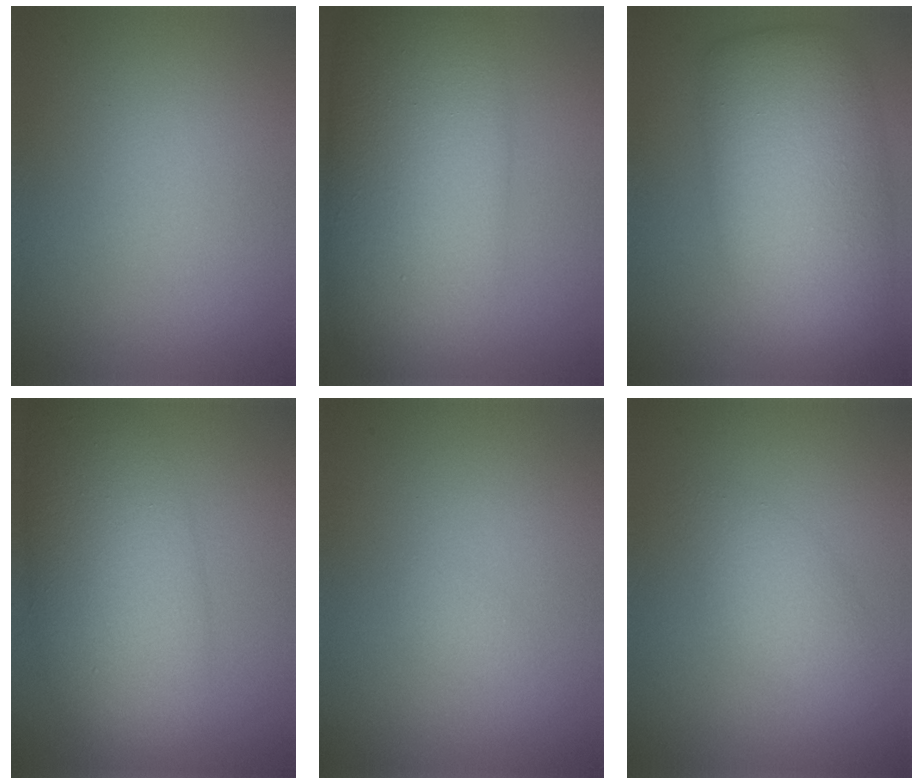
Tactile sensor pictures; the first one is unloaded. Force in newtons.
{"total": 12.4, "press": 12.4, "slide": 0.2}
{"total": 9.7, "press": 9.6, "slide": 0.4}
{"total": 8.6, "press": 8.6, "slide": 0.2}
{"total": 0.7, "press": 0.7, "slide": 0.1}
{"total": 2.1, "press": 2.1, "slide": 0.0}